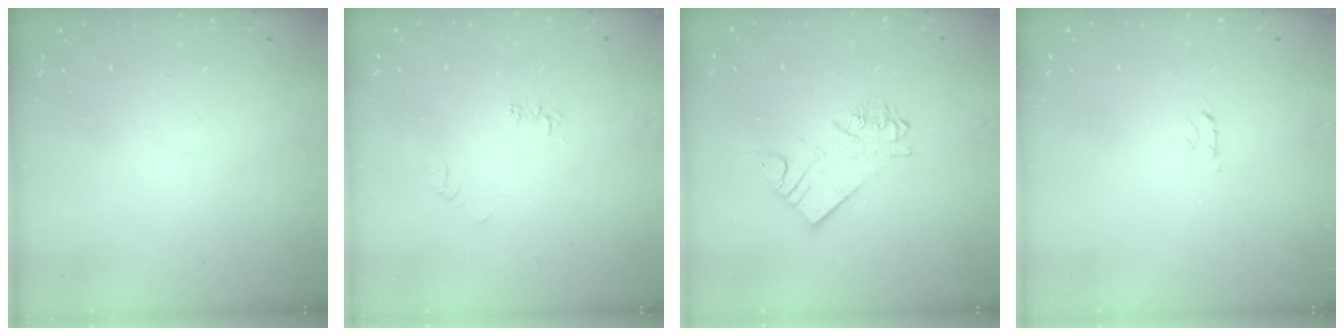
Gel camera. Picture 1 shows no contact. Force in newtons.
{"total": 4.3, "press": 4.3, "slide": 0.5}
{"total": 8.0, "press": 8.0, "slide": 0.4}
{"total": 2.5, "press": 2.4, "slide": 0.3}